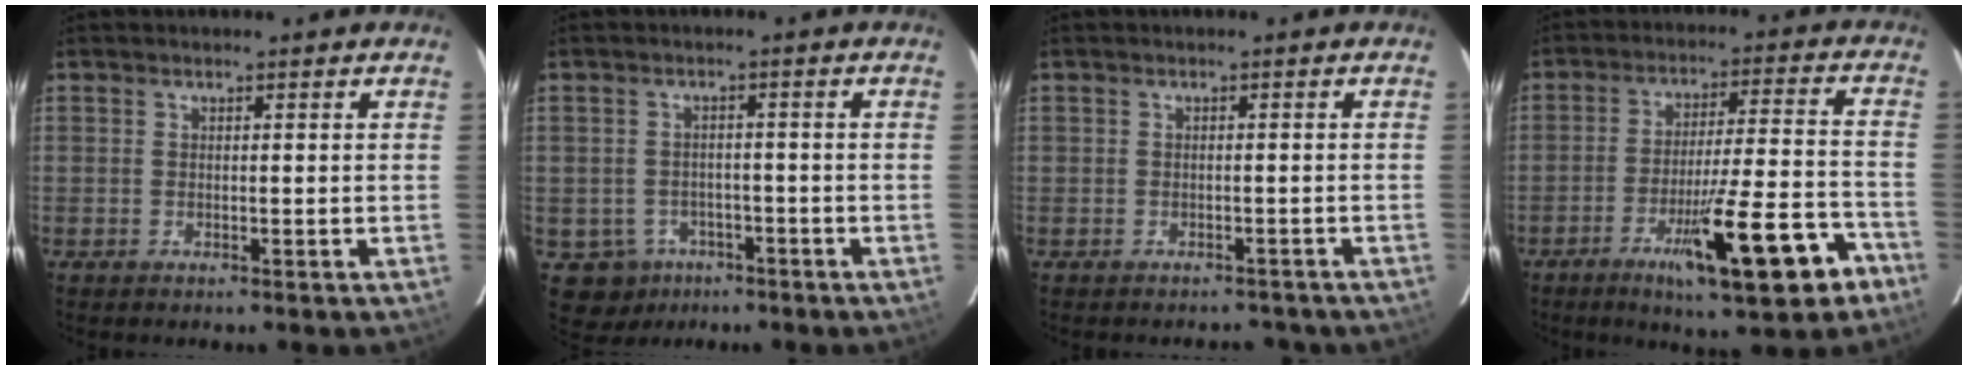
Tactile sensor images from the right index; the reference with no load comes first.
{"total": 6.1, "force": [-2.8, 5.3, 0.9], "torque": [-0.019, 0.008, -0.034]}
{"total": 4.8, "force": [-4.2, 2.2, 0.6], "torque": [-0.005, 0.005, -0.044]}
{"total": 15.7, "force": [-8.4, 1.4, 13.2], "torque": [-0.193, -0.002, -0.118]}